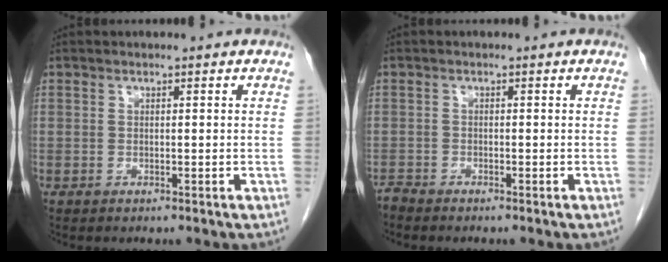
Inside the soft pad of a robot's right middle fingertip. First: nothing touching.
{"total": 1.0, "force": [-1.0, -0.1, -0.1], "torque": [-0.001, -0.005, -0.021]}